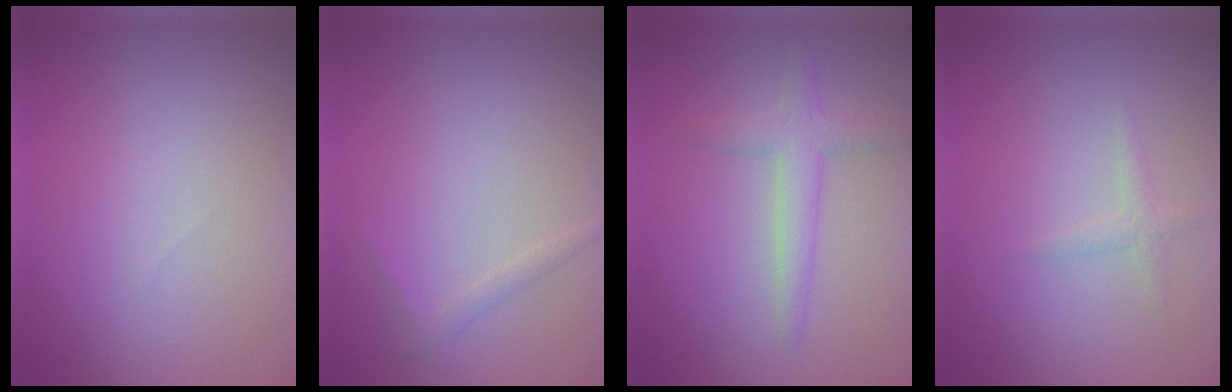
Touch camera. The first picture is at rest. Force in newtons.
{"total": 1.1, "press": 1.1, "slide": 0.1}
{"total": 2.9, "press": 2.9, "slide": 0.2}
{"total": 1.1, "press": 1.1, "slide": 0.0}